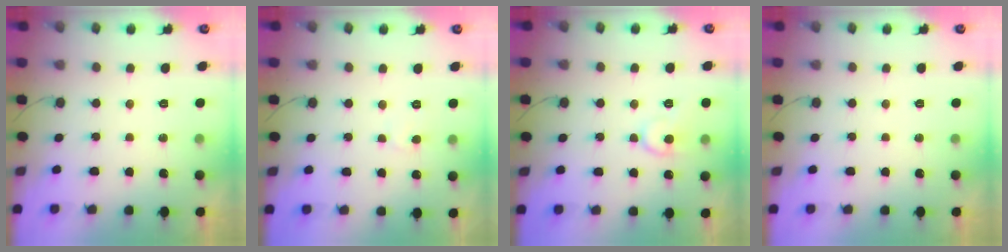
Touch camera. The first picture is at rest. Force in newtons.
{"total": 3.9, "press": 3.9, "slide": 0.4}
{"total": 9.5, "press": 9.5, "slide": 0.8}
{"total": 0.0}